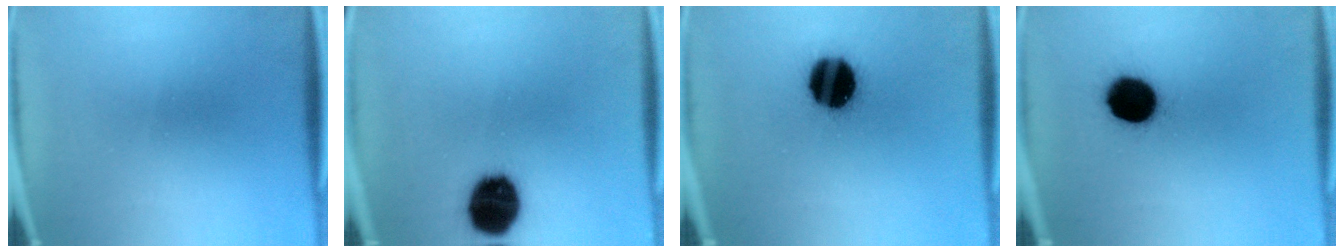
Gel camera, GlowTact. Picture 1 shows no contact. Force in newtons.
{"total": 14.6}
{"total": 15.3}
{"total": 12.4}